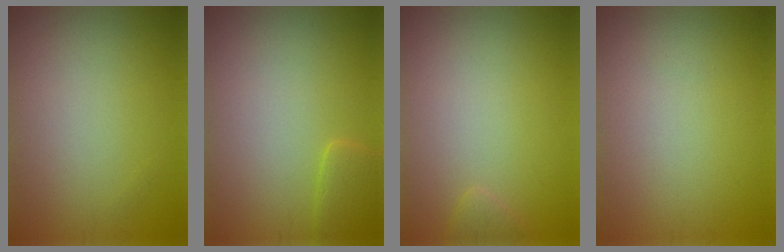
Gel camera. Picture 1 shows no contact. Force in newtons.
{"total": 1.9, "press": 1.9, "slide": 0.3}
{"total": 0.8, "press": 0.8, "slide": 0.1}
{"total": 0.0}